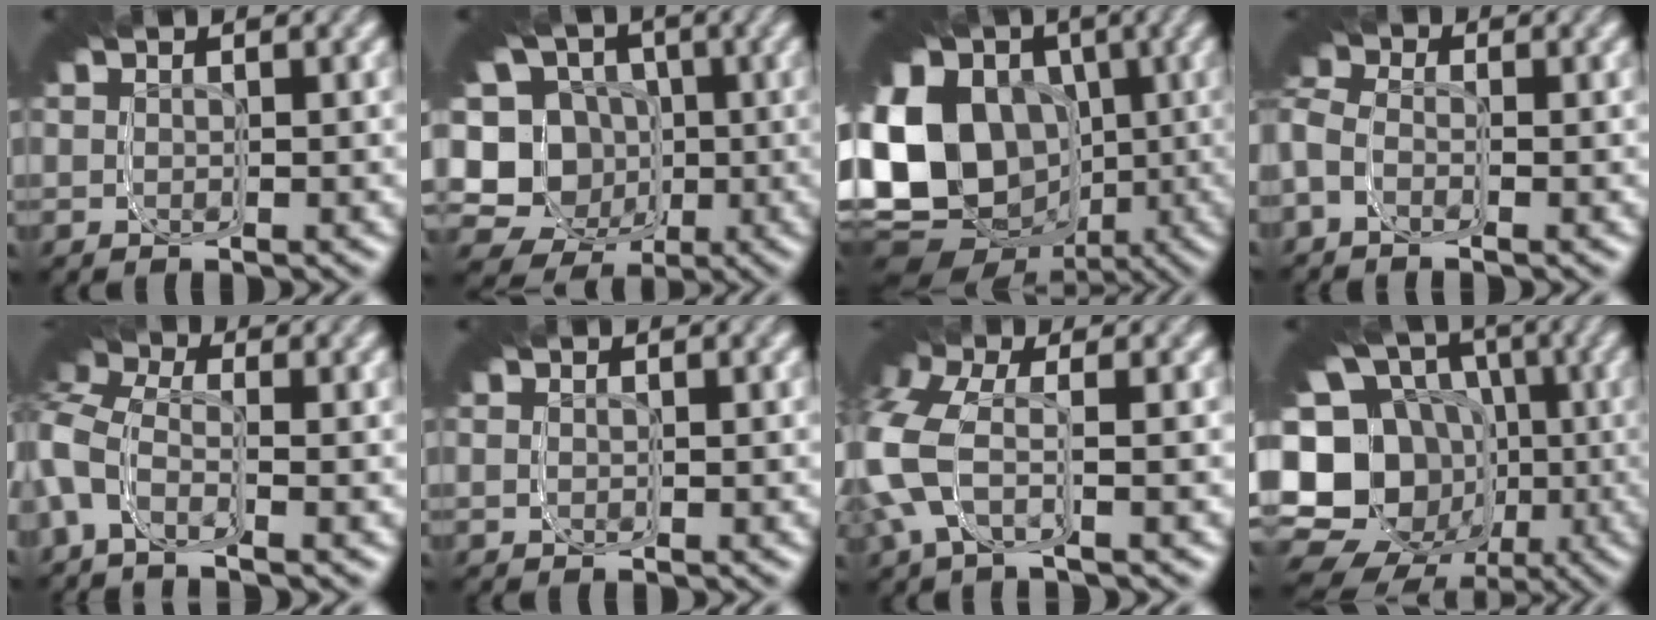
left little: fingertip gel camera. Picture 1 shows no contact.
{"total": 14.6, "force": [-2.3, 11.3, 9.1], "torque": [-0.150, -0.036, -0.040]}
{"total": 16.1, "force": [-2.8, 10.8, 11.6], "torque": [-0.162, -0.015, -0.048]}
{"total": 4.4, "force": [-1.1, 3.8, 1.8], "torque": [-0.016, 0.005, -0.038]}
{"total": 4.5, "force": [-1.3, 3.6, 2.4], "torque": [-0.032, 0.009, -0.043]}
{"total": 0.0}
{"total": 2.3, "force": [-1.1, 0.8, 1.8], "torque": [-0.034, 0.014, -0.022]}
{"total": 16.7, "force": [-3.5, 11.8, 11.3], "torque": [-0.171, -0.026, -0.062]}